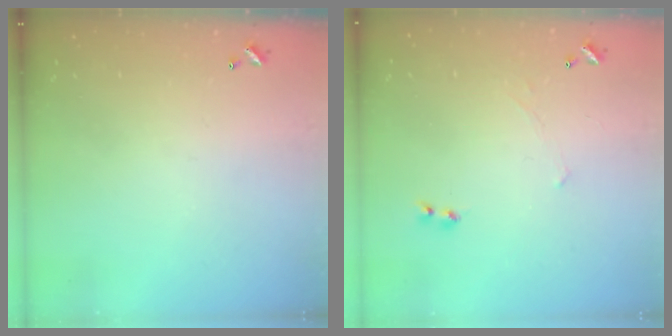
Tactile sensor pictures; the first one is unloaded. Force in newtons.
{"total": 2.3, "press": 2.3, "slide": 0.2}